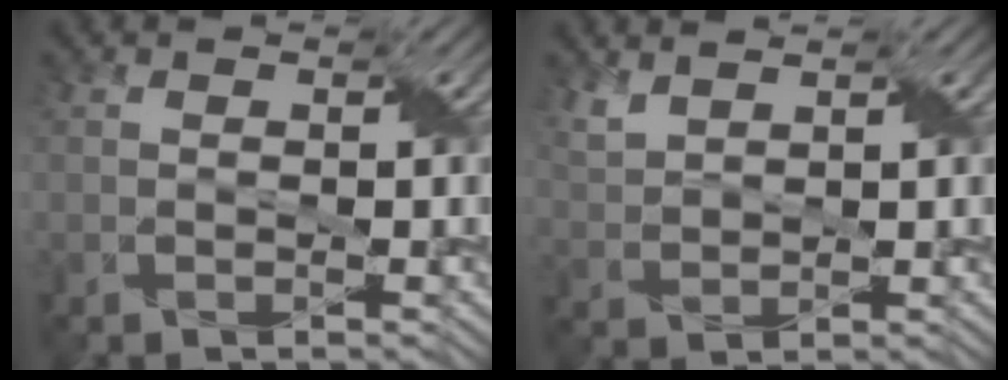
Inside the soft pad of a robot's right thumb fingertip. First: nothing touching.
{"total": 2.7, "force": [2.3, 0.8, 1.3], "torque": [-0.044, 0.003, 0.055]}